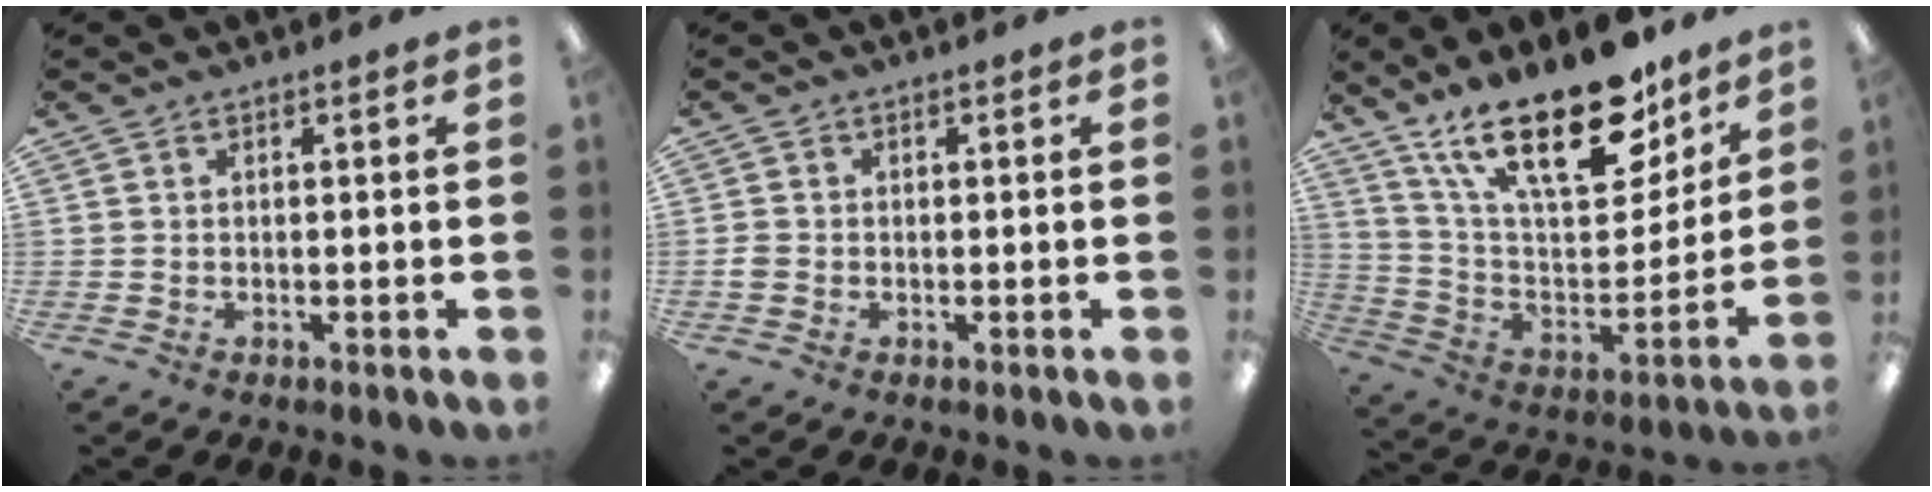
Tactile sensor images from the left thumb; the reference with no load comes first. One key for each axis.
{"total": 1.6, "fx": -0.4, "fy": 1.3, "fz": 0.8, "tx": -0.013, "ty": 0.003, "tz": -0.007}
{"total": 24.9, "fx": 16.7, "fy": 10.2, "fz": 15.5, "tx": -0.251, "ty": -0.098, "tz": 0.290}